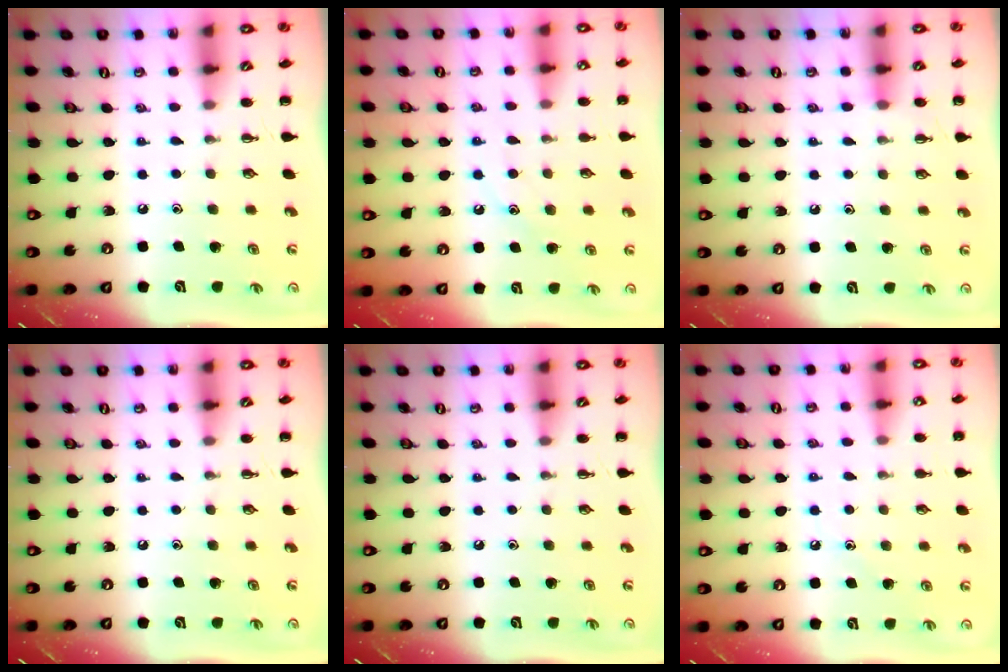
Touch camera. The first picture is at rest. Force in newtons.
{"total": 9.2, "press": 9.1, "slide": 1.5}
{"total": 7.5, "press": 7.2, "slide": 2.0}
{"total": 0.0}
{"total": 0.0}
{"total": 7.9, "press": 7.6, "slide": 2.0}